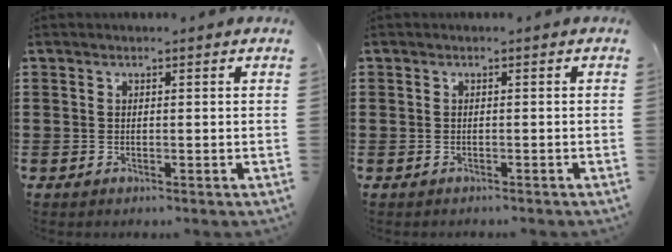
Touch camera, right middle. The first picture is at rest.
{"total": 0.6, "force": [-0.4, 0.4, -0.1], "torque": [0.002, 0.004, -0.011]}